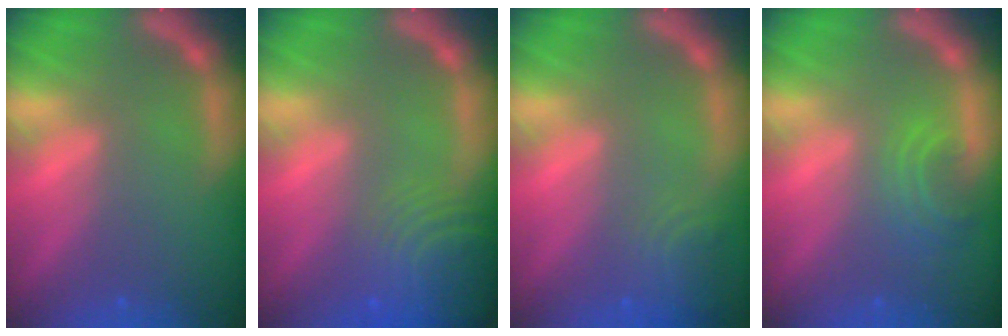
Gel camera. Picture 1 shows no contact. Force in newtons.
{"total": 9.5}
{"total": 3.5}
{"total": 2.9}